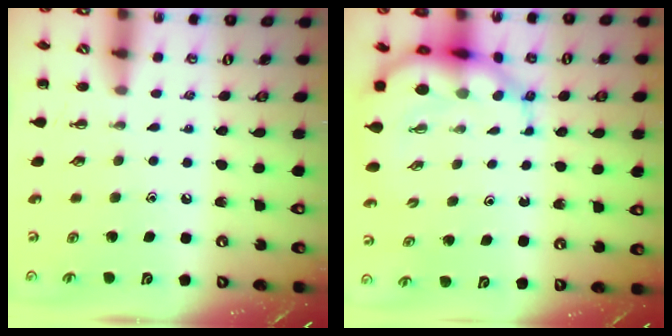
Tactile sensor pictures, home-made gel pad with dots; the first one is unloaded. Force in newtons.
{"total": 8.8, "press": 8.4, "slide": 2.7}